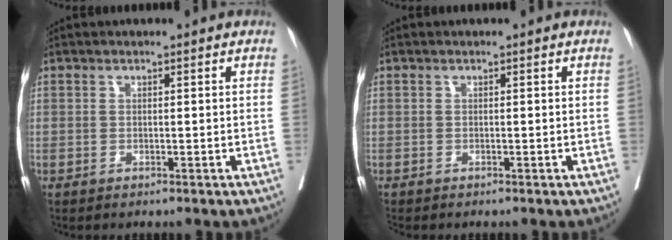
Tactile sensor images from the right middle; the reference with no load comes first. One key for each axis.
{"total": 0.6, "fx": -0.6, "fy": 0.1, "fz": 0.0, "tx": -0.010, "ty": -0.003, "tz": -0.016}